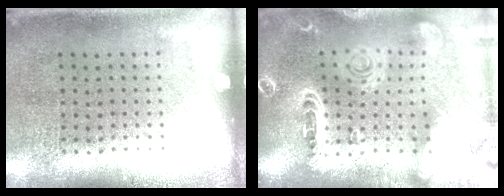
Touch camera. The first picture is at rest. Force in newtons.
{"total": 2.8, "press": 2.4, "slide": 1.5}